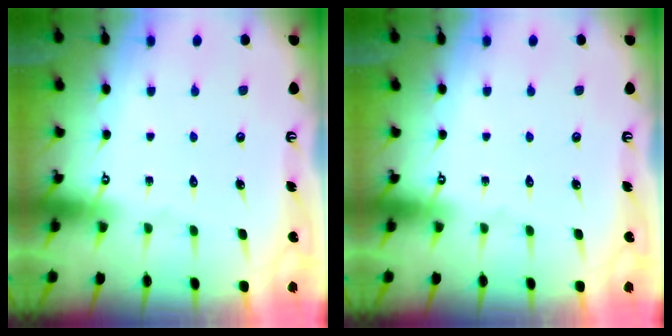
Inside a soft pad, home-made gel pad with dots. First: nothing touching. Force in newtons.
{"total": 0.0}